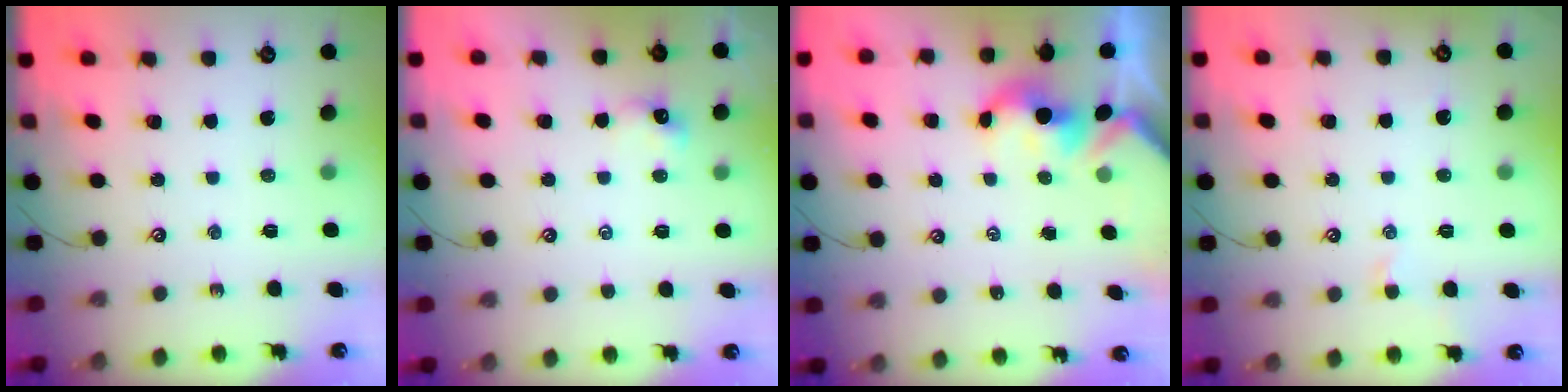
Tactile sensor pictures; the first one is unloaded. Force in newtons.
{"total": 1.3, "press": 1.3, "slide": 0.1}
{"total": 1.7, "press": 1.7, "slide": 0.2}
{"total": 1.2, "press": 1.2, "slide": 0.4}